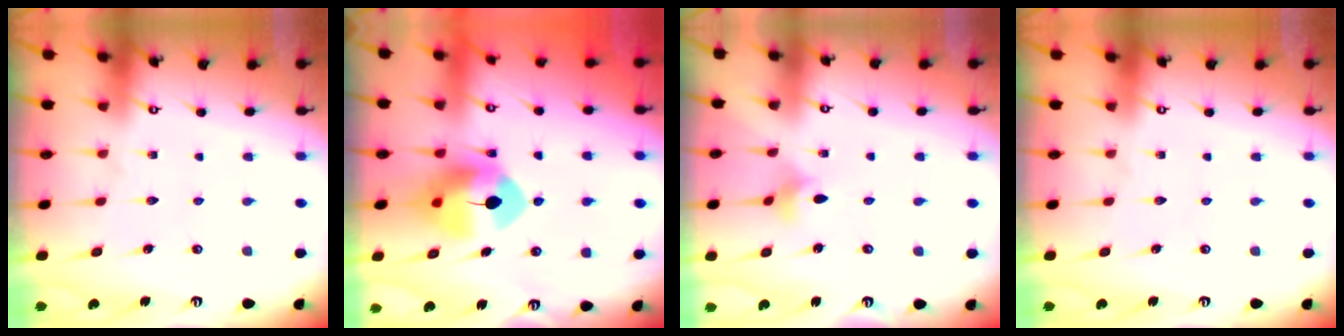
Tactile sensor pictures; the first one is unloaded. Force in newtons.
{"total": 9.5, "press": 9.4, "slide": 1.7}
{"total": 4.4, "press": 4.4, "slide": 0.4}
{"total": 0.0}